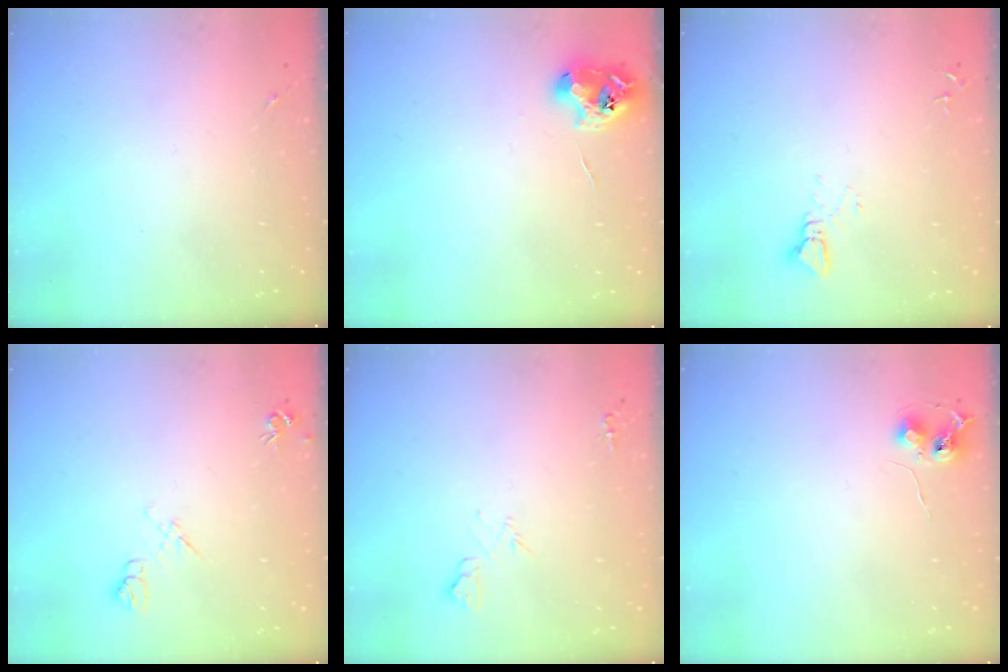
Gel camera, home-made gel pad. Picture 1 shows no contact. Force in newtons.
{"total": 8.7, "press": 8.6, "slide": 0.8}
{"total": 2.4, "press": 2.4, "slide": 0.1}
{"total": 7.8, "press": 7.8, "slide": 0.9}
{"total": 5.8, "press": 5.8, "slide": 0.7}
{"total": 6.4, "press": 6.3, "slide": 0.7}